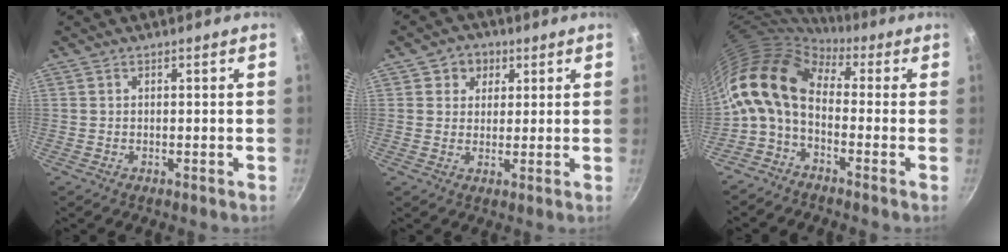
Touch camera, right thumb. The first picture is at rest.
{"total": 4.9, "force": [1.9, 4.3, 1.3], "torque": [0.012, -0.001, 0.022]}
{"total": 11.6, "force": [0.6, 7.0, 9.2], "torque": [-0.168, 0.021, -0.009]}